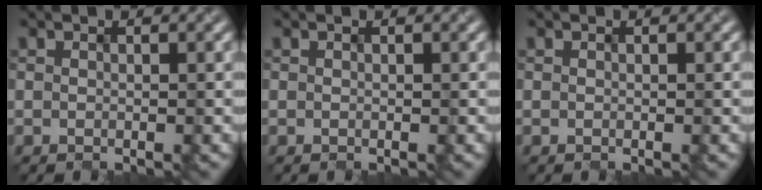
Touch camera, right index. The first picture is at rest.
{"total": 0.0}
{"total": 0.0}